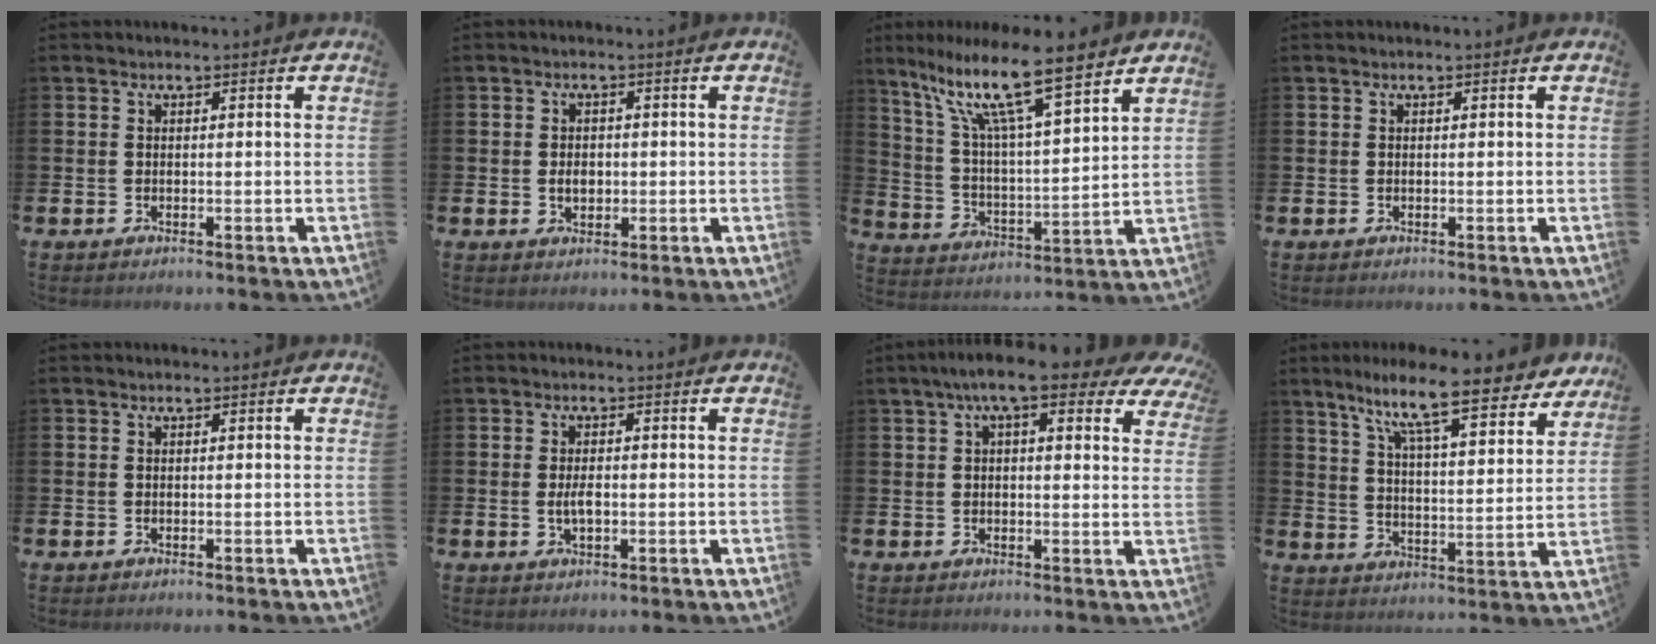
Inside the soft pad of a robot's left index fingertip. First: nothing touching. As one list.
[{"total": 2.3, "force": [-0.1, 1.7, 1.6], "torque": [-0.014, -0.001, -0.008]}, {"total": 13.3, "force": [10.3, 2.4, 8.1], "torque": [-0.183, -0.055, 0.173]}, {"total": 0.0}, {"total": 0.0}, {"total": 2.5, "force": [-0.2, 1.1, 2.2], "torque": [-0.031, -0.003, -0.006]}, {"total": 7.4, "force": [5.3, 1.9, 4.8], "torque": [-0.089, -0.007, 0.091]}, {"total": 11.7, "force": [9.6, 1.8, 6.5], "torque": [-0.146, -0.045, 0.162]}]